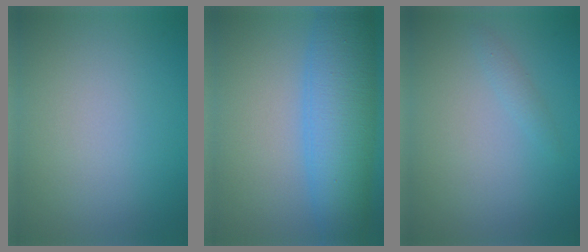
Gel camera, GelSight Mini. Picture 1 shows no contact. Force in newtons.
{"total": 8.9, "press": 8.9, "slide": 0.3}
{"total": 0.8, "press": 0.8, "slide": 0.1}